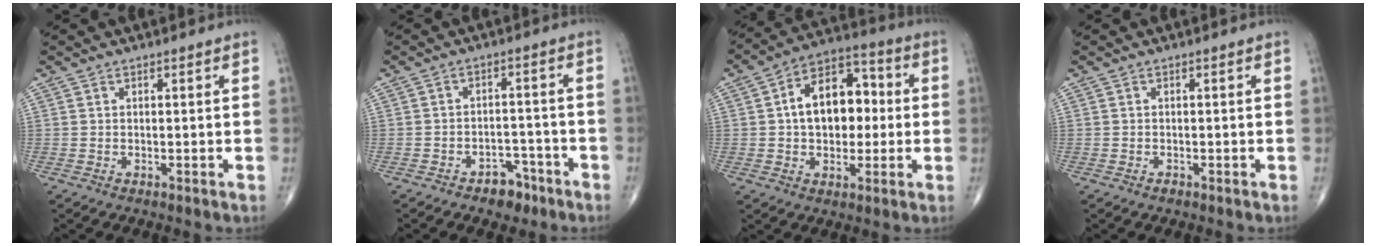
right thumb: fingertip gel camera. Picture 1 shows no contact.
{"total": 5.3, "force": [-3.7, 3.1, 2.1], "torque": [-0.009, 0.032, -0.053]}
{"total": 14.5, "force": [1.0, 9.4, 11.0], "torque": [-0.135, 0.031, 0.009]}
{"total": 0.7, "force": [-0.6, 0.3, 0.1], "torque": [0.000, 0.001, -0.013]}